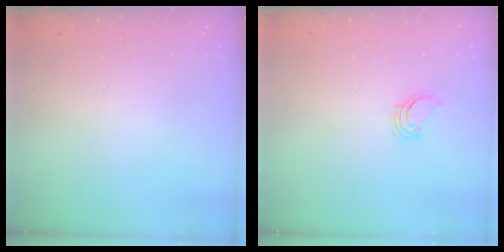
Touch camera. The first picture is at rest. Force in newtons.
{"total": 1.9, "press": 1.9, "slide": 0.1}